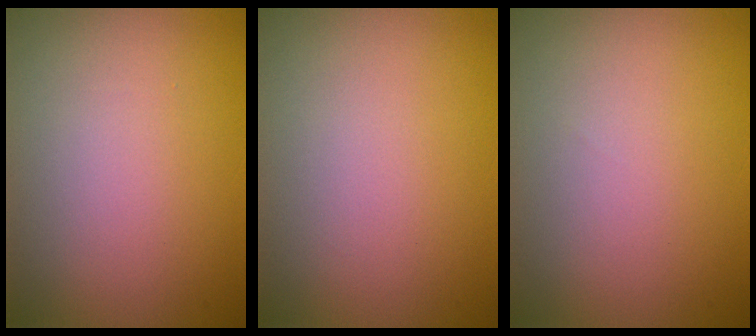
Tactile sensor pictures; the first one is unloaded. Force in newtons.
{"total": 0.0}
{"total": 0.0}